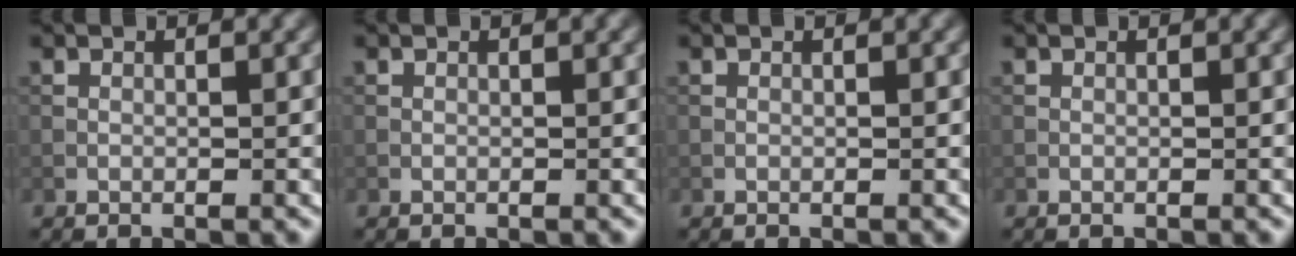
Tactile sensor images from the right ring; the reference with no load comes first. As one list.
[{"total": 0.0}, {"total": 0.0}, {"total": 0.0}]